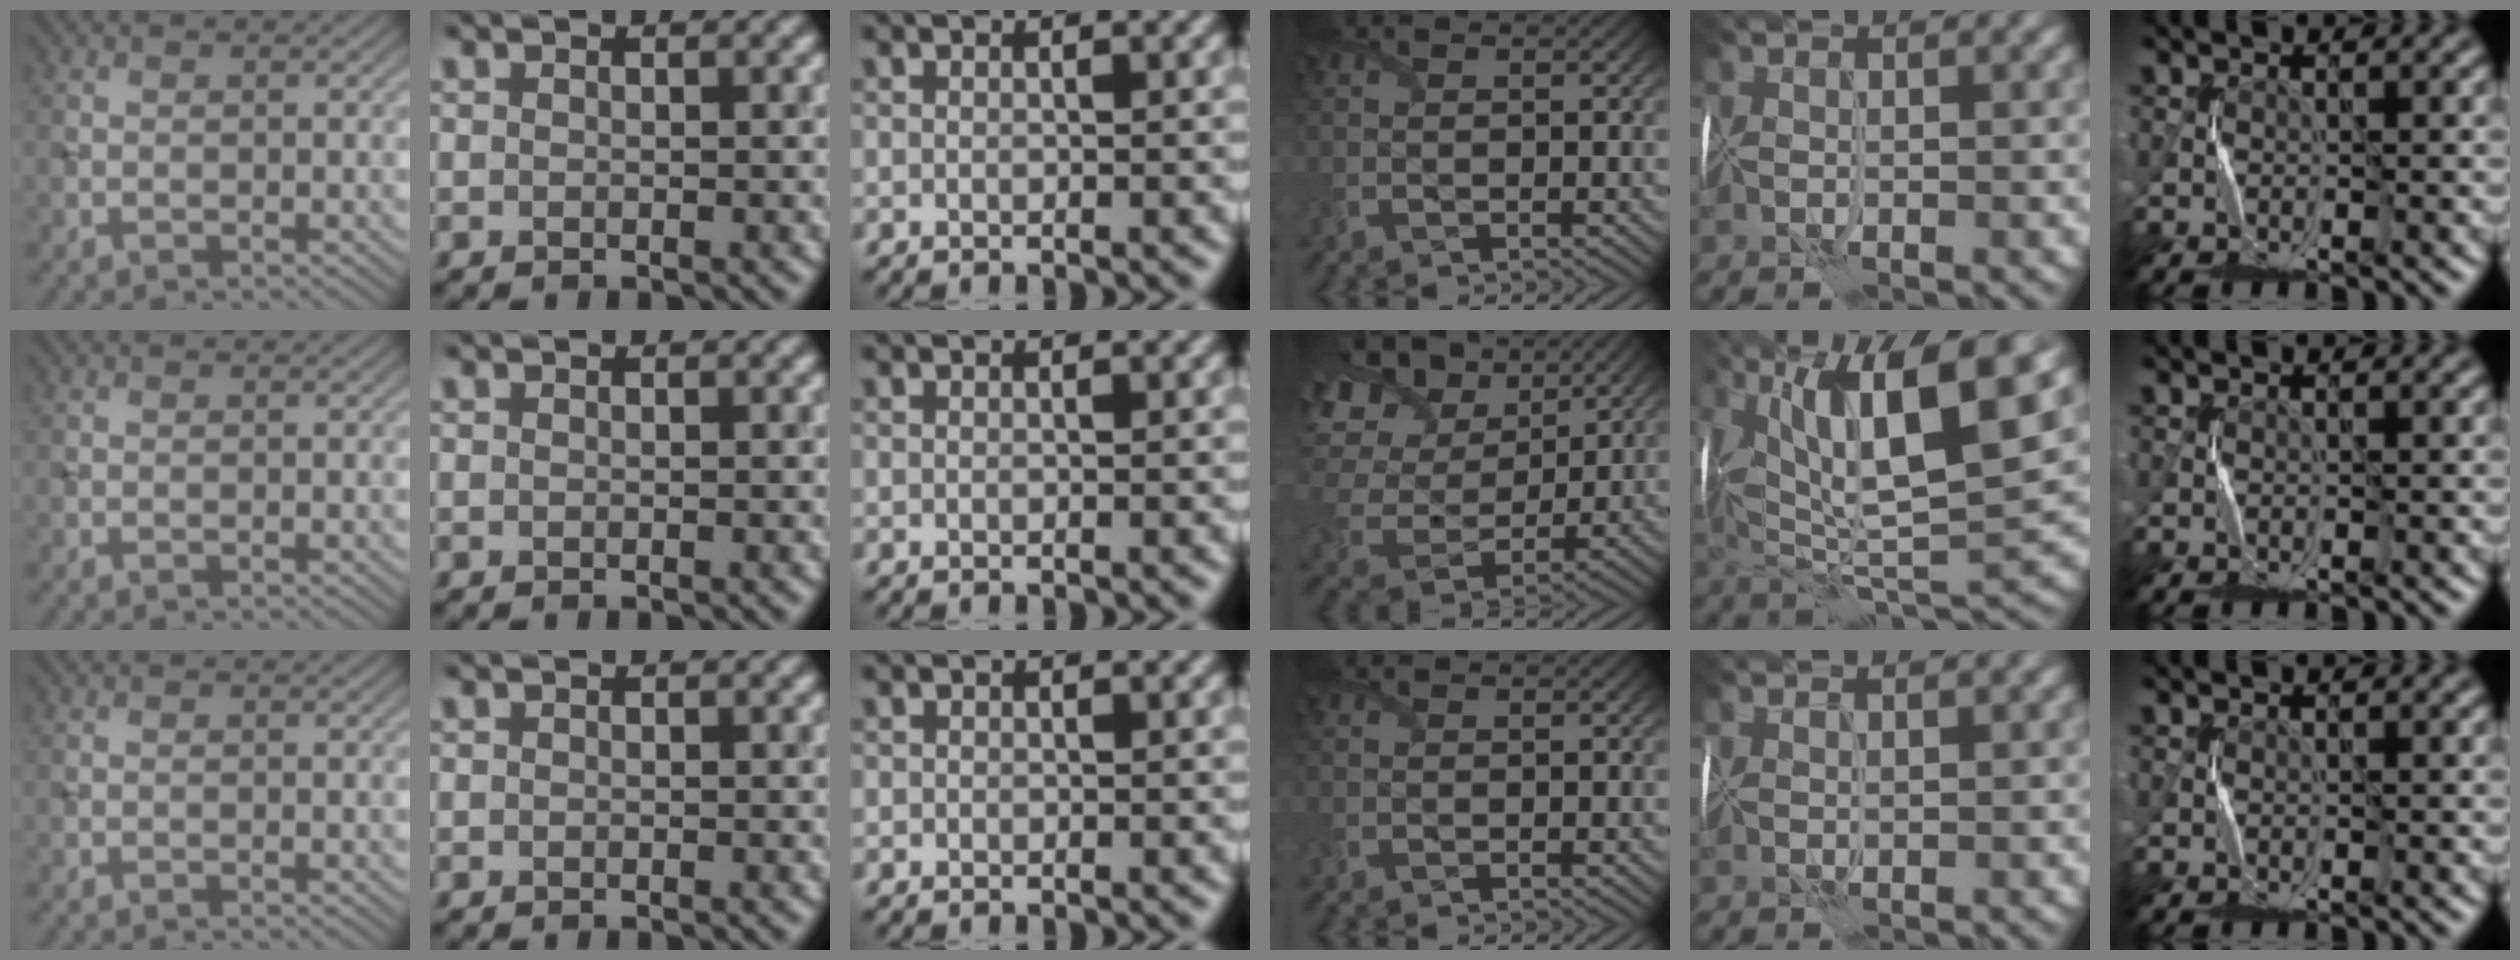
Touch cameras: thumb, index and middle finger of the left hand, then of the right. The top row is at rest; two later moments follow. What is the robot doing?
{"motion": "fold", "object": "tissue"}